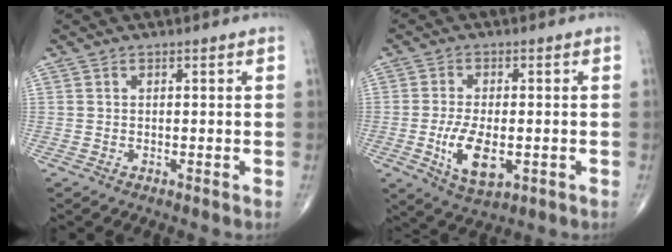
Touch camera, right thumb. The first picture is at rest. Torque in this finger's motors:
{"motor_torque": [-0.08, 0.87, 0.55, 0.33, 0.25]}